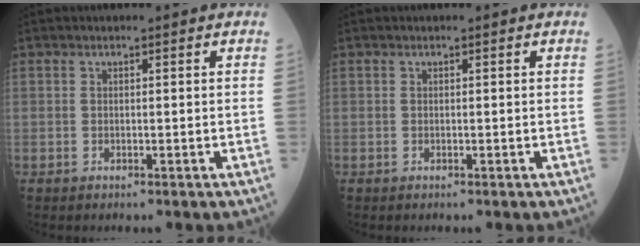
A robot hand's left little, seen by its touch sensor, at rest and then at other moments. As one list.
[{"total": 0.0}]